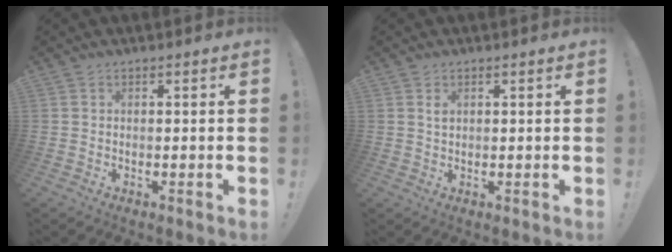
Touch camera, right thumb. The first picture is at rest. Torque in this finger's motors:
{"motor_torque": [0.22, 0.31, 0.26, -0.24, 0.00]}